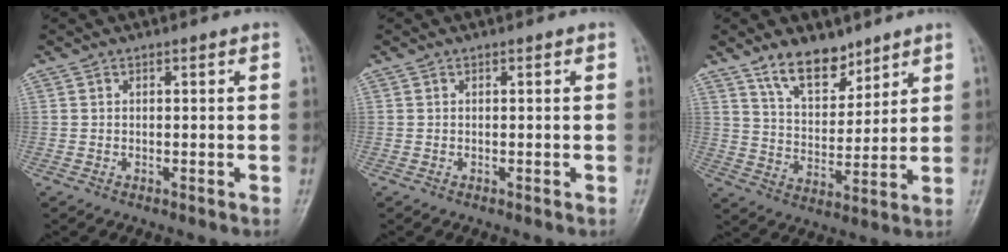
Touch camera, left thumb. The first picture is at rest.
{"total": 0.0}
{"total": 10.2, "force": [7.4, 5.0, 4.9], "torque": [-0.051, -0.056, 0.136]}